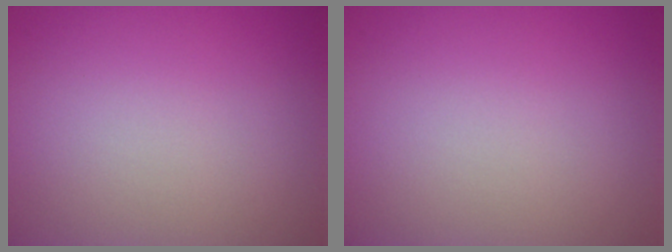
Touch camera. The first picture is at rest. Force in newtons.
{"total": 0.0}